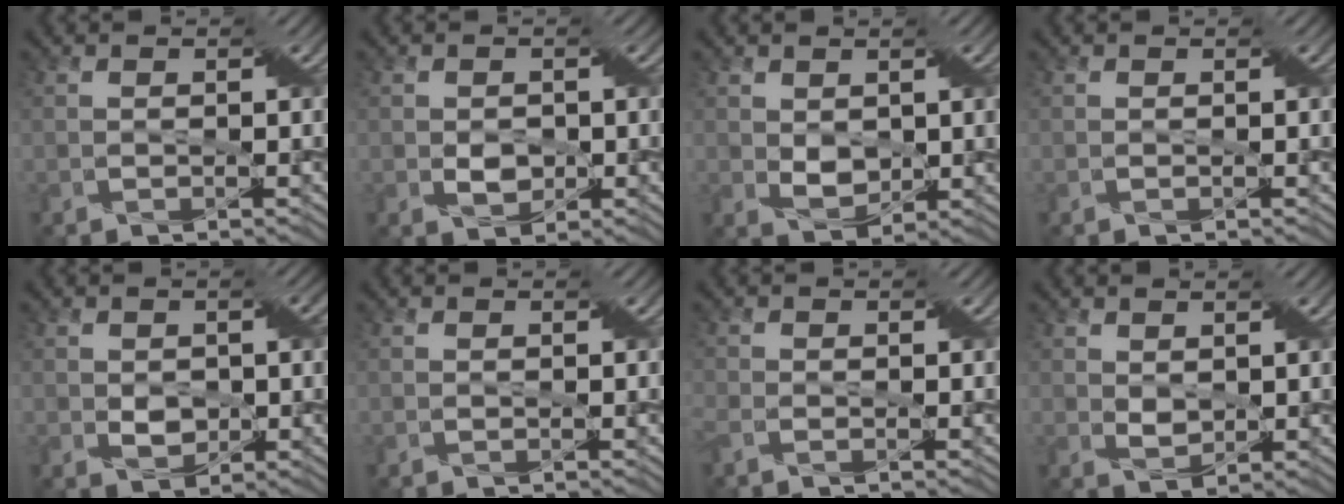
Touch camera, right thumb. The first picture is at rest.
{"total": 2.2, "force": [-0.4, 1.8, 1.2], "torque": [-0.029, -0.003, -0.007]}
{"total": 3.3, "force": [0.8, 2.3, 2.2], "torque": [-0.048, -0.004, 0.020]}
{"total": 0.0}
{"total": 2.7, "force": [-0.1, 2.1, 1.8], "torque": [-0.039, -0.003, 0.000]}
{"total": 0.0}
{"total": 2.0, "force": [-0.8, 1.2, 1.3], "torque": [-0.037, -0.001, -0.019]}
{"total": 1.7, "force": [0.9, 1.2, 0.9], "torque": [-0.029, -0.001, 0.020]}